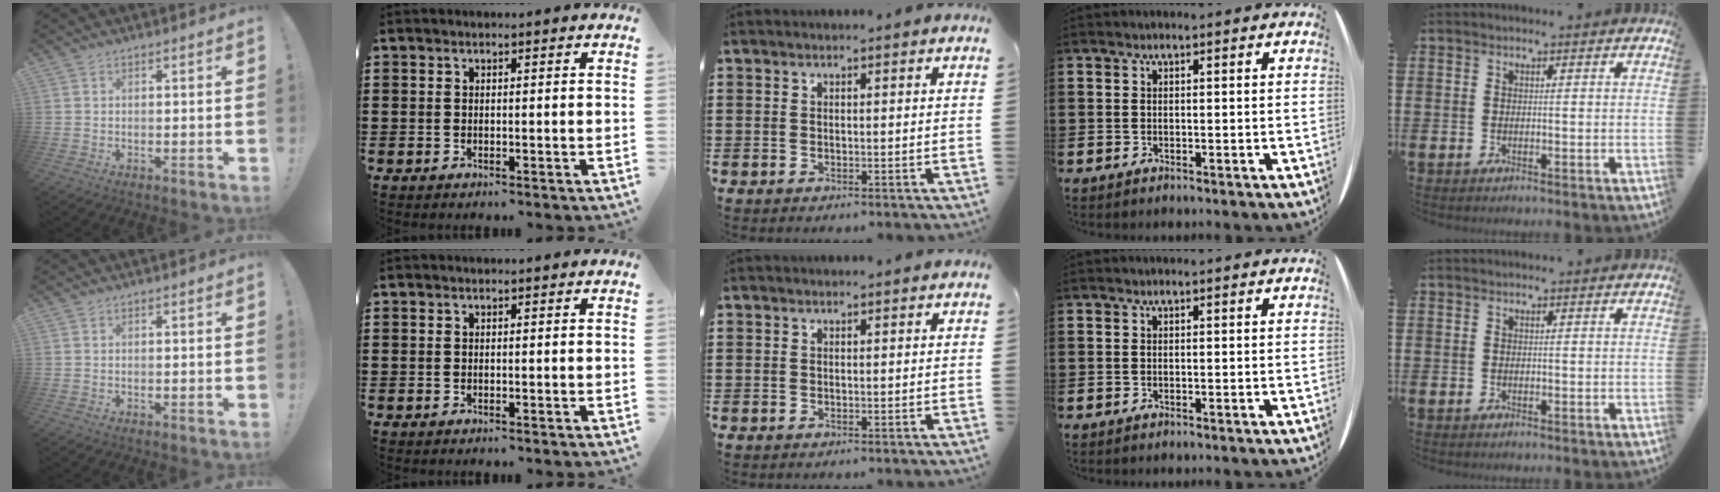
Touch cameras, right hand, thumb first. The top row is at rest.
{}